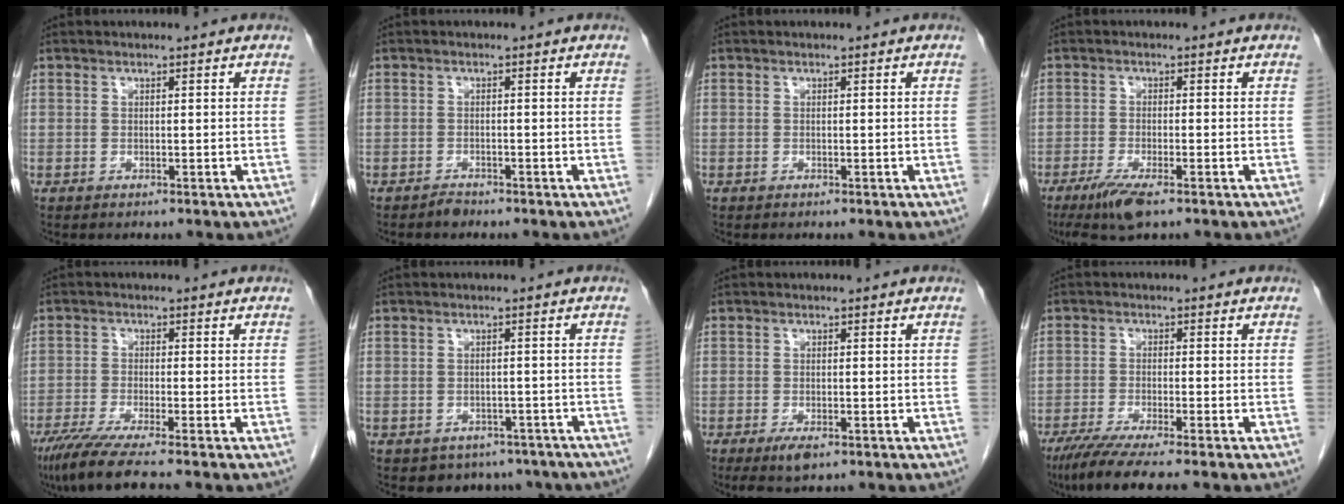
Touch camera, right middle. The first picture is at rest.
{"total": 1.1, "force": [-1.0, 0.3, 0.1], "torque": [-0.004, 0.000, -0.018]}
{"total": 0.0}
{"total": 5.5, "force": [-3.7, 0.8, 4.1], "torque": [-0.080, -0.015, -0.064]}
{"total": 7.8, "force": [-6.2, -0.7, 4.6], "torque": [-0.072, -0.026, -0.107]}
{"total": 7.4, "force": [-5.6, 4.6, 1.3], "torque": [-0.009, 0.006, -0.057]}
{"total": 3.0, "force": [-1.8, 1.0, 2.2], "torque": [-0.044, -0.004, -0.027]}
{"total": 7.9, "force": [-6.2, -0.2, 4.9], "torque": [-0.075, -0.021, -0.102]}